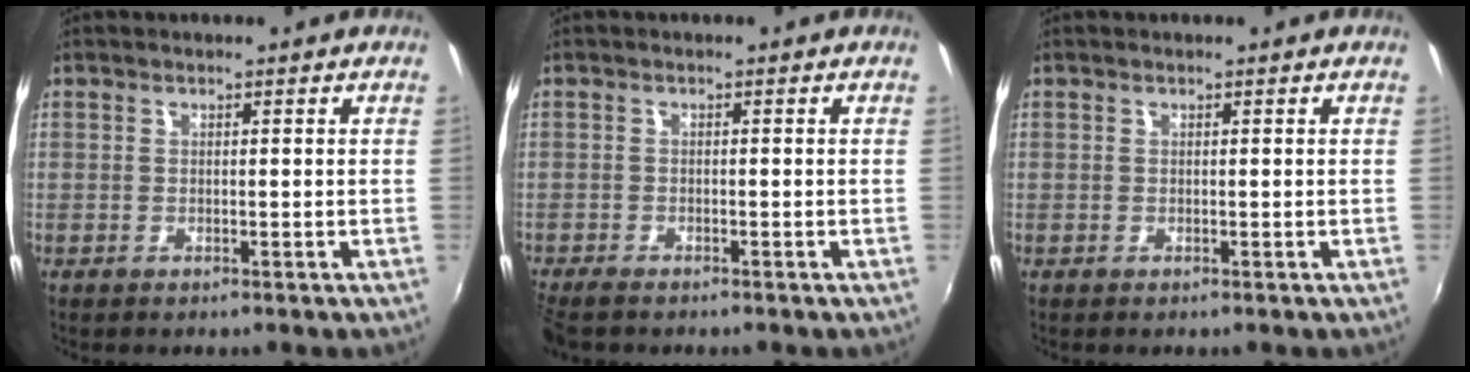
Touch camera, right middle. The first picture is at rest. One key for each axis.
{"total": 4.0, "fx": -3.4, "fy": 0.9, "fz": 1.8, "tx": -0.046, "ty": -0.022, "tz": -0.065}
{"total": 0.0}